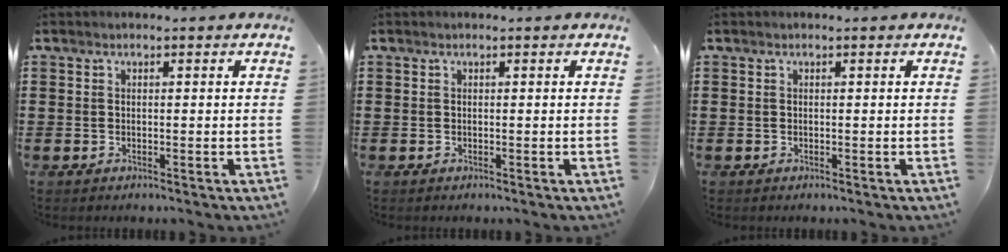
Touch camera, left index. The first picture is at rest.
{"total": 0.0}
{"total": 0.0}